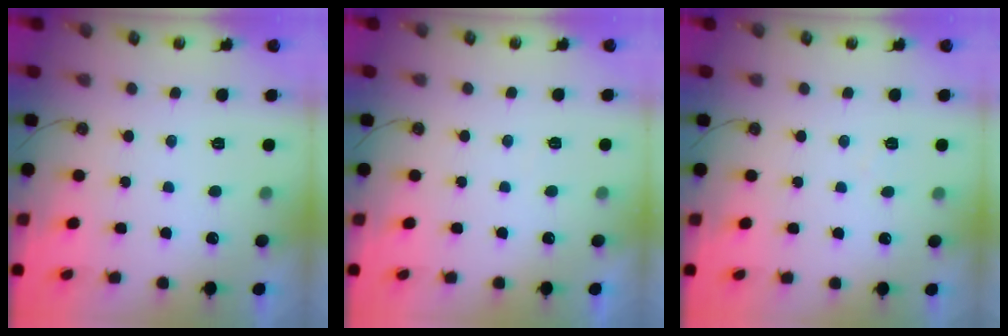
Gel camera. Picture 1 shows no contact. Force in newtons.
{"total": 2.7, "press": 2.7, "slide": 0.6}
{"total": 5.2, "press": 5.1, "slide": 0.6}